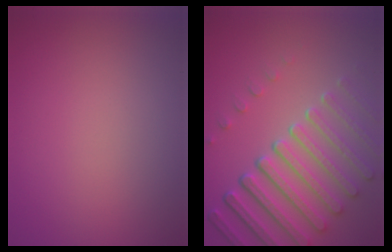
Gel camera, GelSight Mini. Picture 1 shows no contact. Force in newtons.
{"total": 7.5, "press": 5.6, "slide": 5.0}